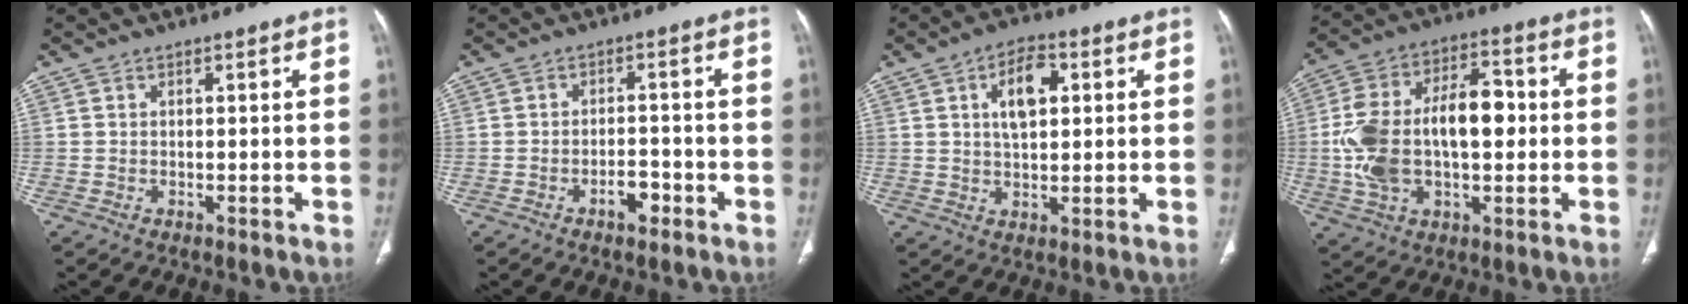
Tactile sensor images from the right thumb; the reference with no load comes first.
{"total": 3.5, "force": [-2.1, 1.7, 2.3], "torque": [-0.026, 0.018, -0.033]}
{"total": 8.2, "force": [2.4, 4.3, 6.6], "torque": [-0.096, 0.002, 0.038]}
{"total": 19.4, "force": [-0.4, 10.9, 16.1], "torque": [-0.297, 0.035, -0.003]}